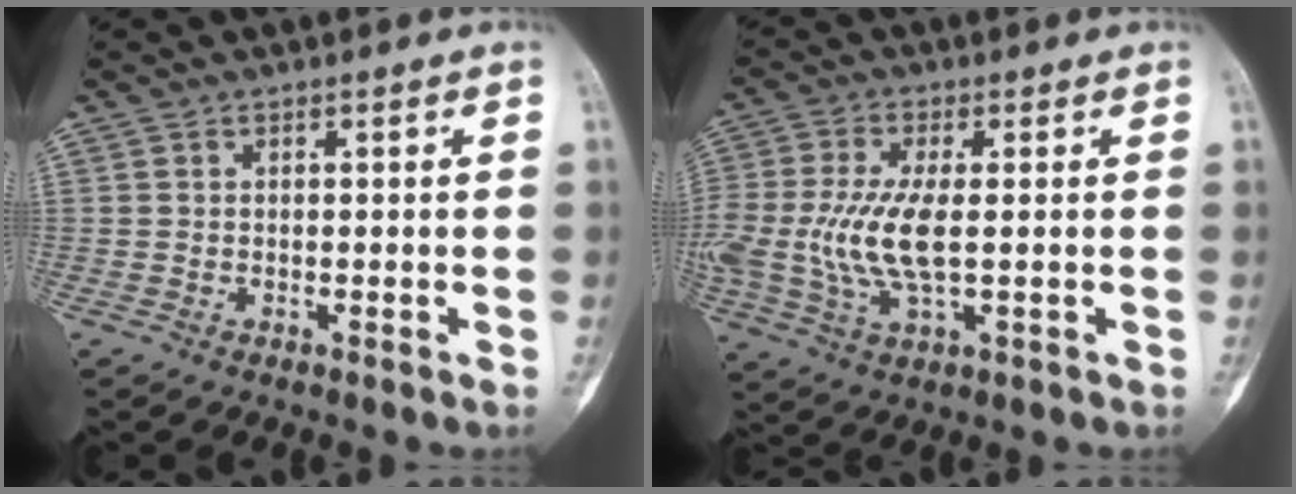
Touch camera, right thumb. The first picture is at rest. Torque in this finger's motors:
{"motor_torque": [1.16, 1.27, 0.82, -0.64, 0.14]}